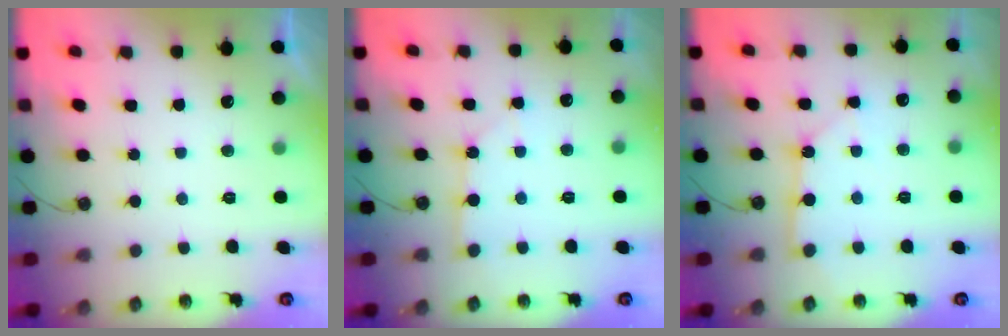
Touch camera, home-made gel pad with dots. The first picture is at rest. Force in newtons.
{"total": 2.5, "press": 2.5, "slide": 0.3}
{"total": 3.9, "press": 3.8, "slide": 0.3}